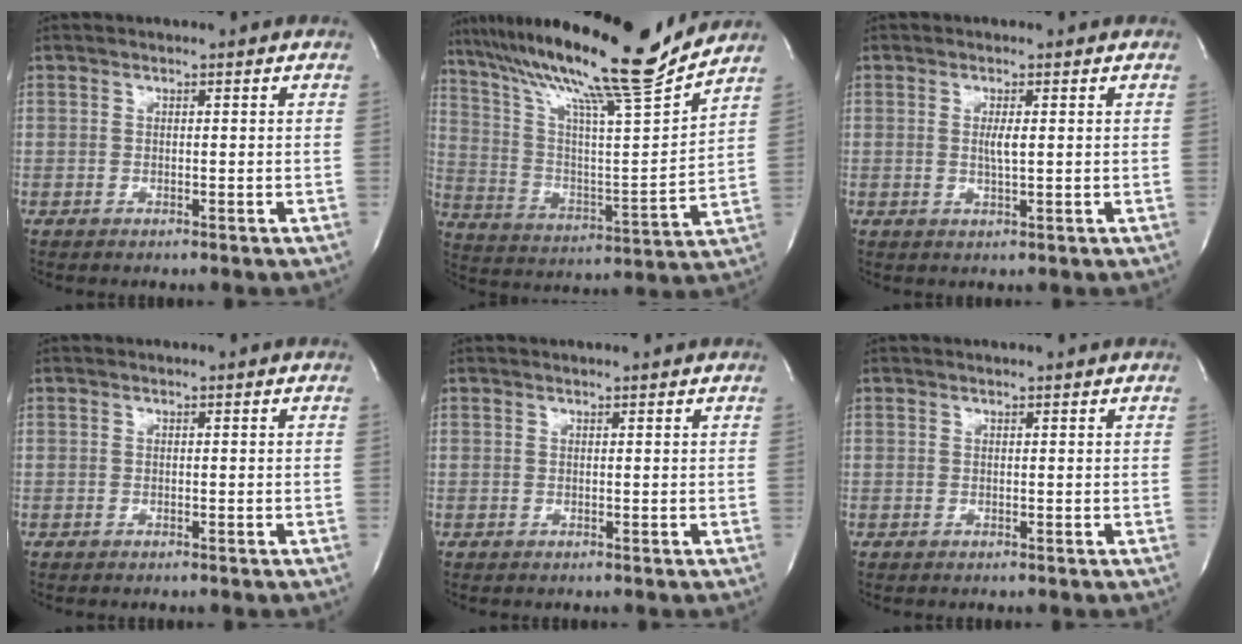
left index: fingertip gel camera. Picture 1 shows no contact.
{"total": 22.4, "force": [18.7, -0.7, 12.2], "torque": [-0.217, -0.026, 0.306]}
{"total": 2.0, "force": [0.2, 0.1, 2.0], "torque": [-0.042, -0.004, 0.003]}
{"total": 0.0}
{"total": 1.8, "force": [1.7, 0.0, 0.6], "torque": [-0.009, 0.010, 0.021]}
{"total": 1.1, "force": [1.0, 0.0, 0.3], "torque": [-0.007, 0.007, 0.016]}